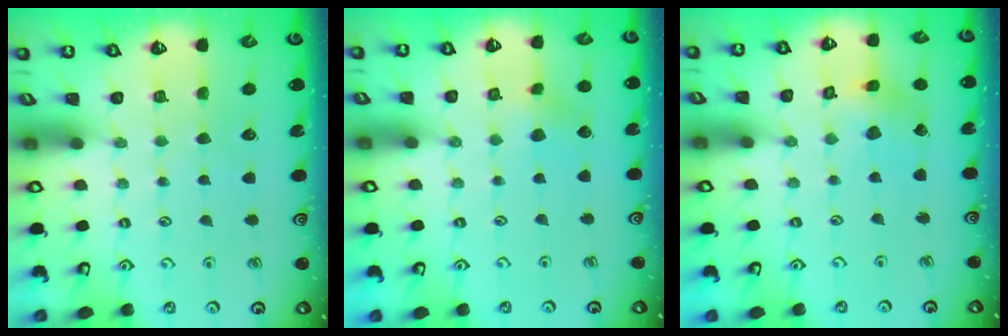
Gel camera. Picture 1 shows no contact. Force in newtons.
{"total": 5.7, "press": 5.6, "slide": 0.8}
{"total": 3.8, "press": 3.8, "slide": 0.4}